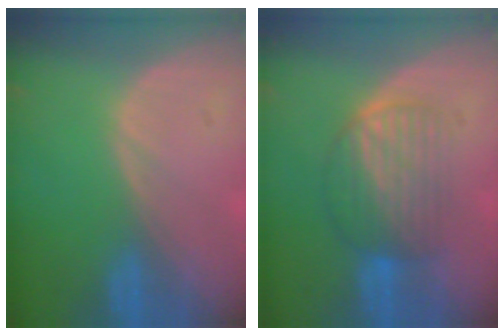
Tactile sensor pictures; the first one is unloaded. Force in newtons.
{"total": 6.5, "press": 6.3, "slide": 1.5}